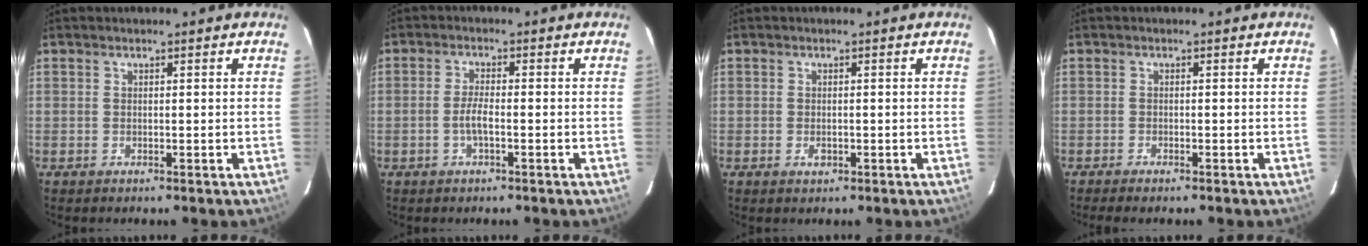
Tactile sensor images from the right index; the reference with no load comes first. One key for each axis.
{"total": 2.9, "fx": -1.1, "fy": 0.5, "fz": 2.6, "tx": -0.056, "ty": 0.002, "tz": -0.022}
{"total": 1.5, "fx": -0.6, "fy": 1.0, "fz": 0.9, "tx": -0.016, "ty": 0.000, "tz": -0.009}
{"total": 2.1, "fx": -1.8, "fy": 0.3, "fz": 1.0, "tx": -0.028, "ty": -0.007, "tz": -0.033}